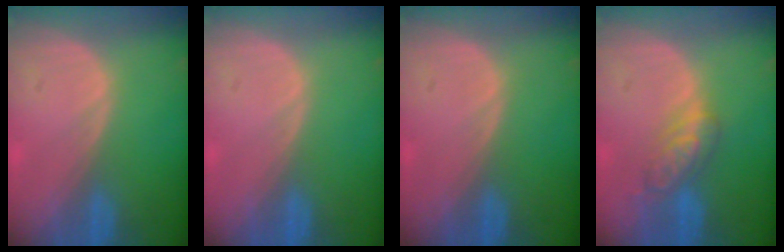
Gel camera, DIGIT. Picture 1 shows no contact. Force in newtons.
{"total": 0.0}
{"total": 0.0}
{"total": 5.2, "press": 5.1, "slide": 0.8}